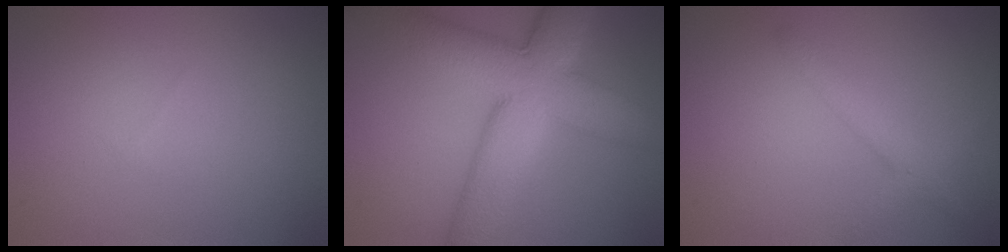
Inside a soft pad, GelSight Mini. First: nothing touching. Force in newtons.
{"total": 10.4, "press": 10.4, "slide": 0.6}
{"total": 2.4, "press": 2.4, "slide": 0.1}